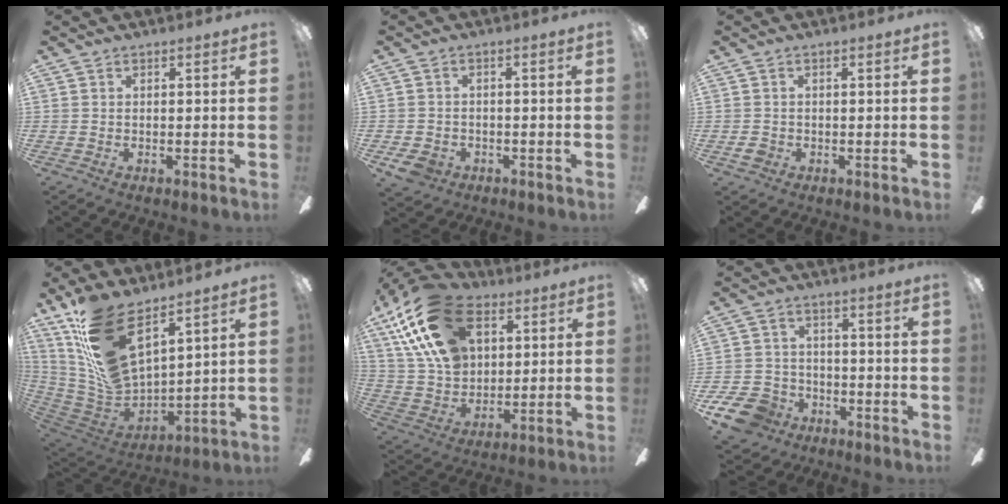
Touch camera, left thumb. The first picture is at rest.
{"total": 4.6, "force": [-2.6, 3.2, 2.0], "torque": [-0.054, 0.010, -0.052]}
{"total": 2.0, "force": [-0.6, 1.6, 1.0], "torque": [-0.018, 0.006, -0.013]}
{"total": 20.1, "force": [12.3, 9.1, 13.1], "torque": [-0.276, -0.083, 0.226]}
{"total": 23.2, "force": [10.9, 14.4, 14.6], "torque": [-0.302, -0.028, 0.193]}
{"total": 9.7, "force": [-5.9, 6.9, 3.5], "torque": [-0.090, 0.038, -0.109]}